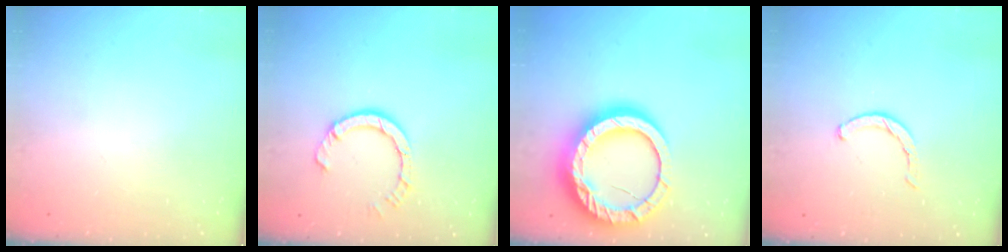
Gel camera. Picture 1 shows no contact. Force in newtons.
{"total": 6.8, "press": 6.7, "slide": 0.7}
{"total": 22.6, "press": 22.5, "slide": 2.2}
{"total": 1.8, "press": 1.8, "slide": 0.3}